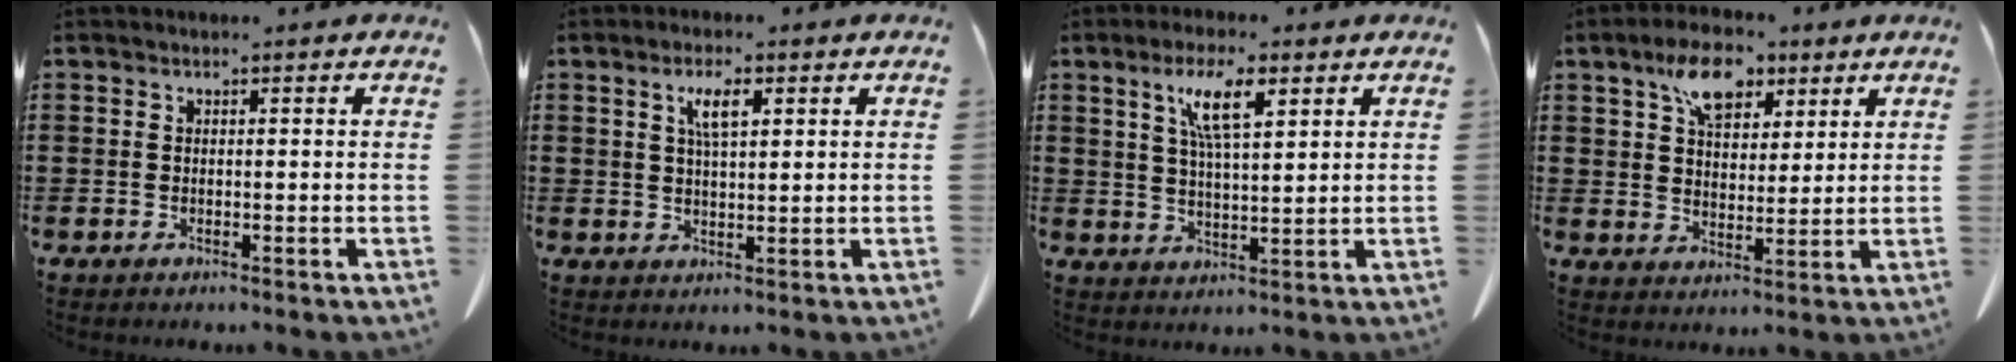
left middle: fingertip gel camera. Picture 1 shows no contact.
{"total": 4.2, "force": [1.8, 1.2, 3.6], "torque": [-0.069, 0.004, 0.027]}
{"total": 7.4, "force": [3.9, 1.8, 6.0], "torque": [-0.127, 0.010, 0.066]}
{"total": 8.5, "force": [5.1, 4.6, 5.0], "torque": [-0.102, 0.003, 0.091]}